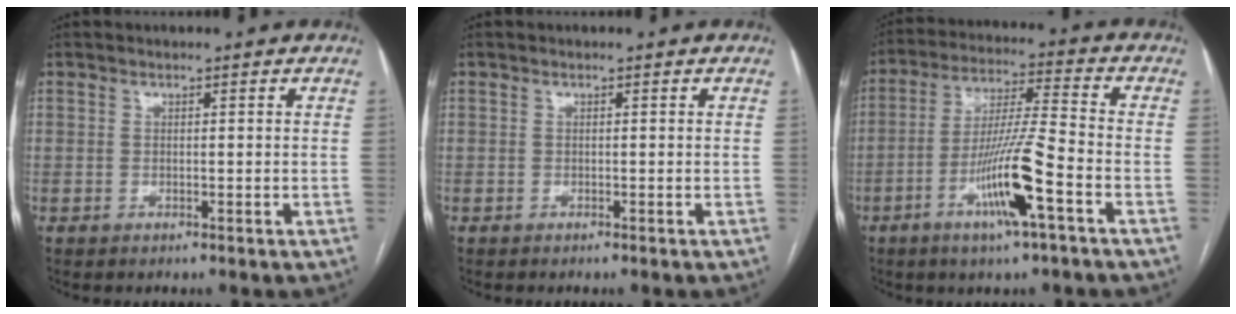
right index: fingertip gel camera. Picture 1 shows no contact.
{"total": 0.0}
{"total": 12.3, "force": [-5.2, -0.1, 11.2], "torque": [-0.216, -0.007, -0.098]}